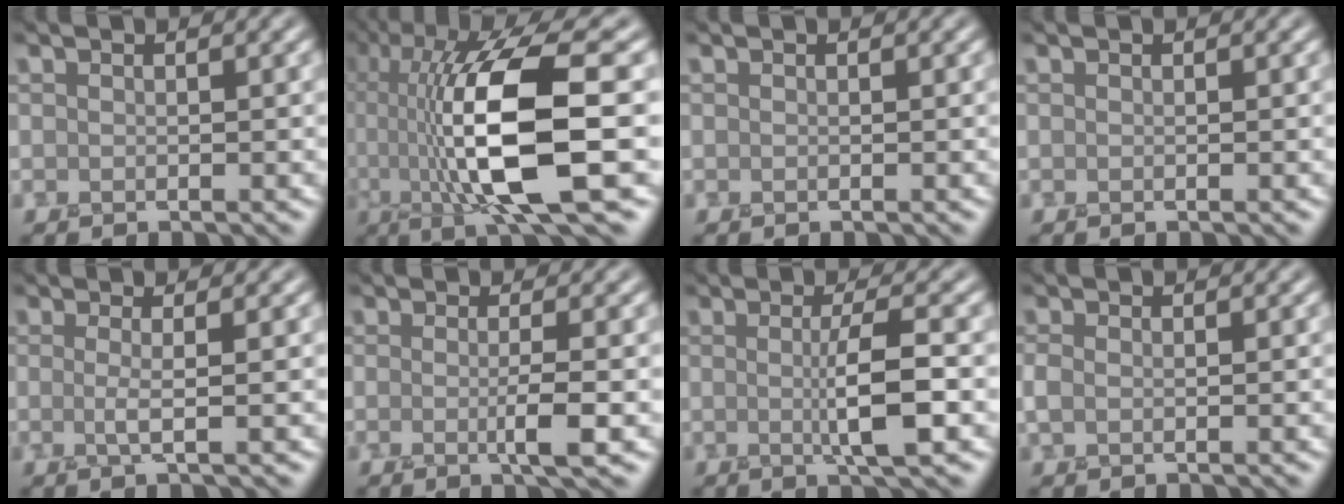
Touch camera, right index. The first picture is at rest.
{"total": 12.5, "force": [-0.2, 2.9, 12.2], "torque": [-0.205, 0.003, -0.001]}
{"total": 0.0}
{"total": 0.0}
{"total": 1.9, "force": [-0.1, 0.5, 1.8], "torque": [-0.031, -0.005, -0.010]}
{"total": 2.7, "force": [-0.4, 0.4, 2.6], "torque": [-0.039, -0.010, -0.011]}
{"total": 4.0, "force": [-0.3, 0.5, 4.0], "torque": [-0.070, -0.006, -0.005]}
{"total": 0.7, "force": [-0.2, 0.5, 0.5], "torque": [-0.014, -0.003, -0.004]}